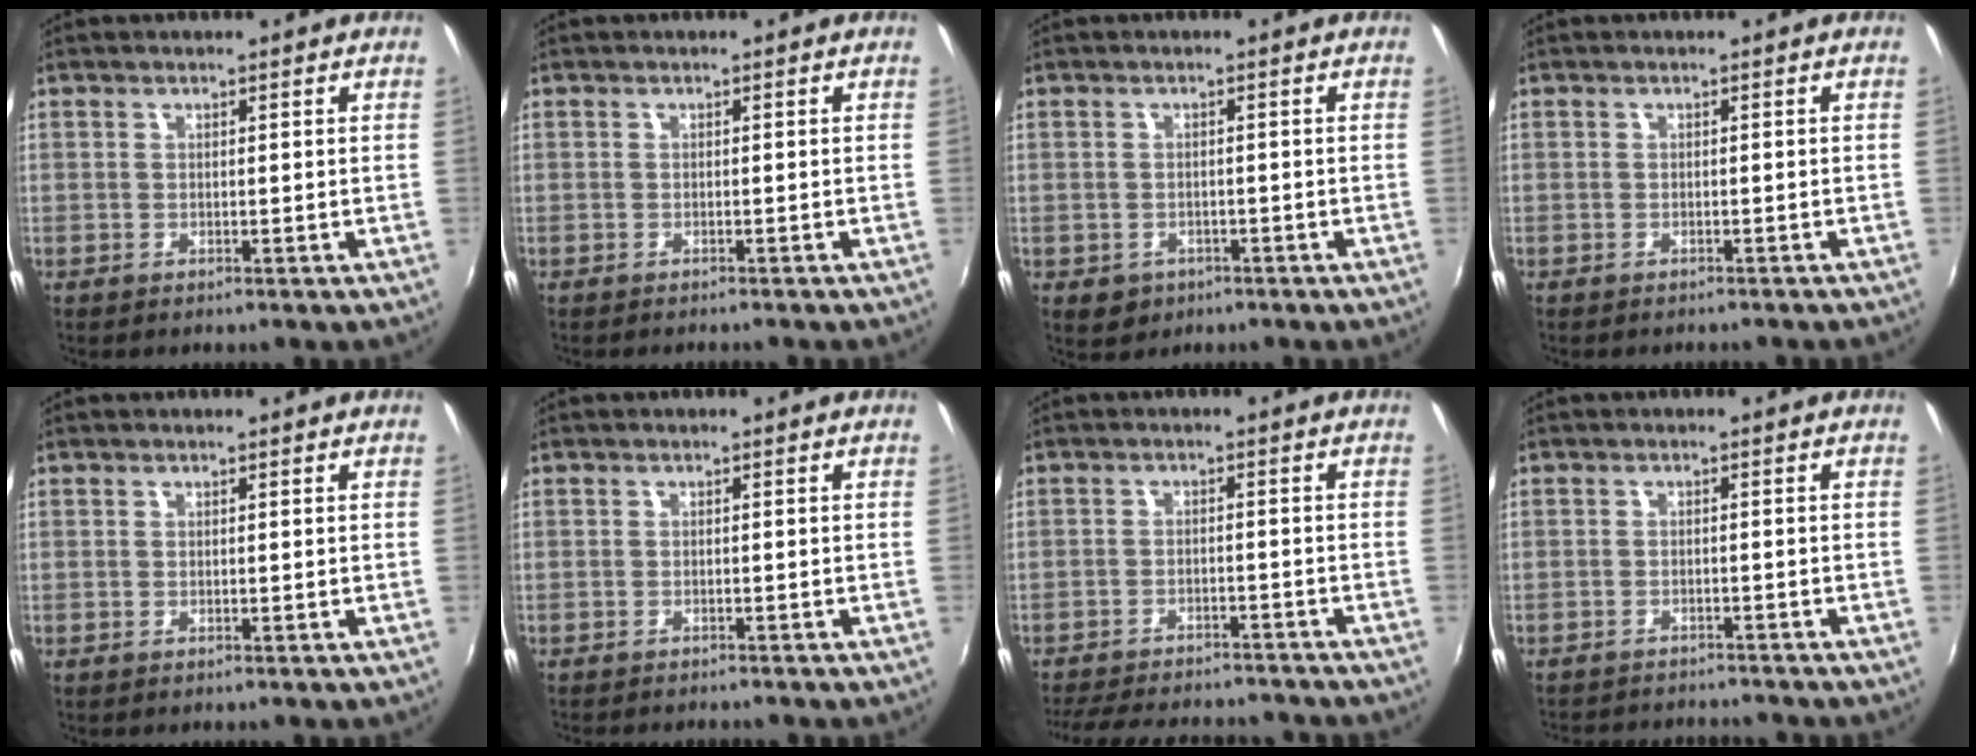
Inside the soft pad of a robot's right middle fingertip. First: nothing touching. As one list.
[{"total": 1.1, "force": [-1.1, 0.1, 0.3], "torque": [-0.008, -0.008, -0.018]}, {"total": 3.6, "force": [-1.5, 3.0, 1.3], "torque": [-0.031, -0.004, -0.017]}, {"total": 2.5, "force": [-2.3, 0.6, 0.9], "torque": [-0.023, -0.012, -0.031]}, {"total": 0.0}, {"total": 2.9, "force": [-2.7, 0.4, 0.9], "torque": [-0.026, -0.013, -0.043]}, {"total": 17.7, "force": [-15.5, 4.9, 7.1], "torque": [-0.154, -0.010, -0.212]}, {"total": 9.1, "force": [-8.5, 1.8, 2.8], "torque": [-0.071, -0.009, -0.121]}]